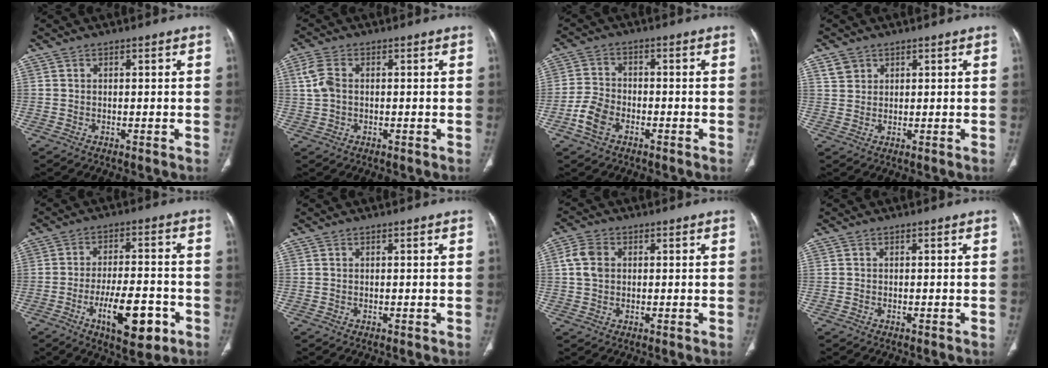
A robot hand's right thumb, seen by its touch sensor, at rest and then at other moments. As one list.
[{"total": 4.5, "force": [0.6, 3.0, 3.3], "torque": [-0.084, 0.008, 0.009]}, {"total": 6.0, "force": [-2.9, 3.8, 3.5], "torque": [-0.072, 0.015, -0.059]}, {"total": 2.9, "force": [1.7, 2.2, 0.7], "torque": [0.000, -0.006, 0.032]}, {"total": 12.9, "force": [-5.4, 4.9, 10.6], "torque": [-0.164, 0.020, -0.079]}, {"total": 0.0}, {"total": 5.0, "force": [0.8, 3.8, 3.2], "torque": [-0.063, 0.007, 0.013]}, {"total": 0.0}]